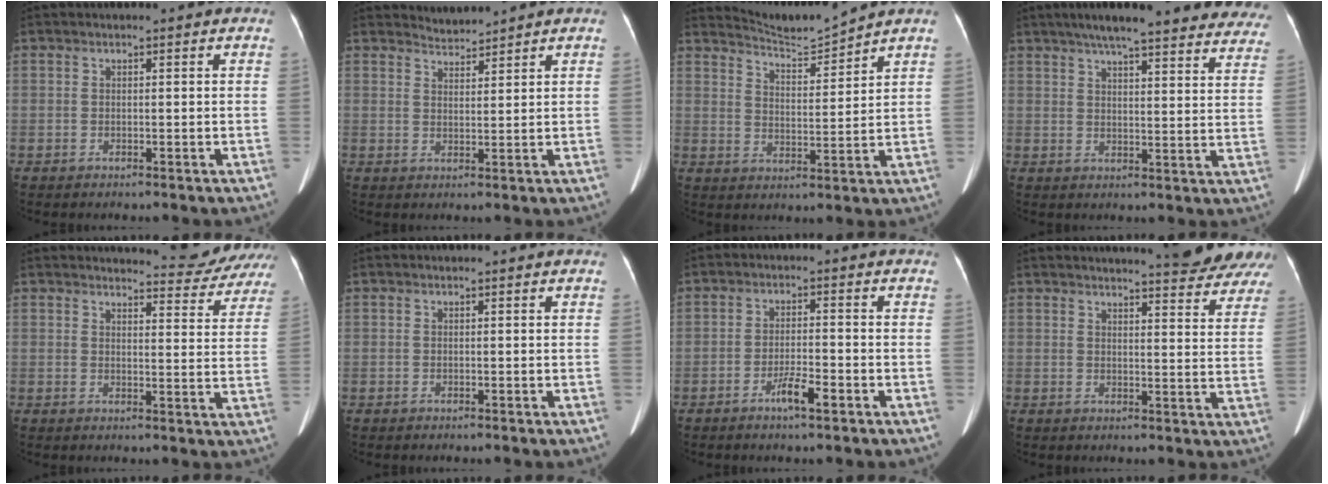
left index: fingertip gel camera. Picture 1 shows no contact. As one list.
[{"total": 2.4, "force": [2.3, -0.3, -0.6], "torque": [0.000, 0.000, 0.049]}, {"total": 4.8, "force": [4.6, -0.9, -0.5], "torque": [0.002, -0.010, 0.089]}, {"total": 26.8, "force": [23.1, 4.1, 13.0], "torque": [-0.185, -0.017, 0.270]}, {"total": 9.9, "force": [9.8, 1.3, 0.9], "torque": [0.003, -0.034, 0.096]}, {"total": 0.0}, {"total": 3.7, "force": [-2.2, 0.4, 3.0], "torque": [-0.056, -0.001, -0.040]}, {"total": 14.0, "force": [12.9, 1.7, 5.2], "torque": [-0.051, -0.039, 0.130]}]